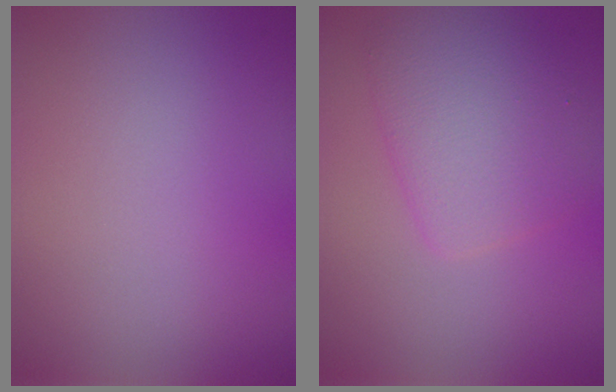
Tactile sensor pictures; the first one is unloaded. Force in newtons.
{"total": 3.9, "press": 3.9, "slide": 0.1}